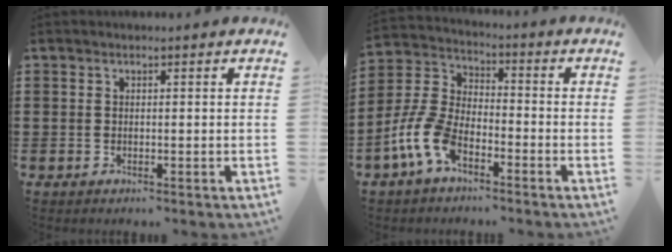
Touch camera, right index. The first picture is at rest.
{"total": 8.5, "force": [-4.9, 4.2, 5.6], "torque": [-0.167, -0.012, -0.107]}